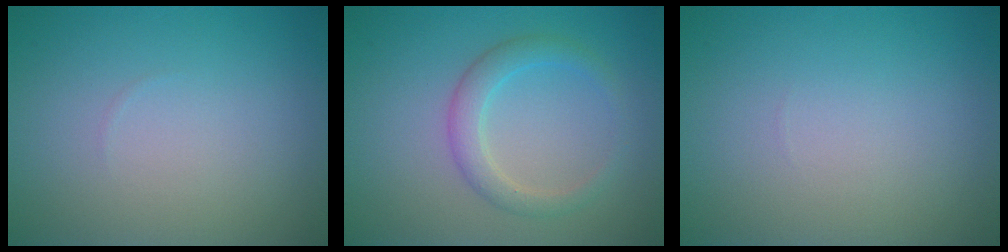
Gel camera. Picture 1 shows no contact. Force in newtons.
{"total": 2.5, "press": 2.5, "slide": 0.1}
{"total": 0.0}